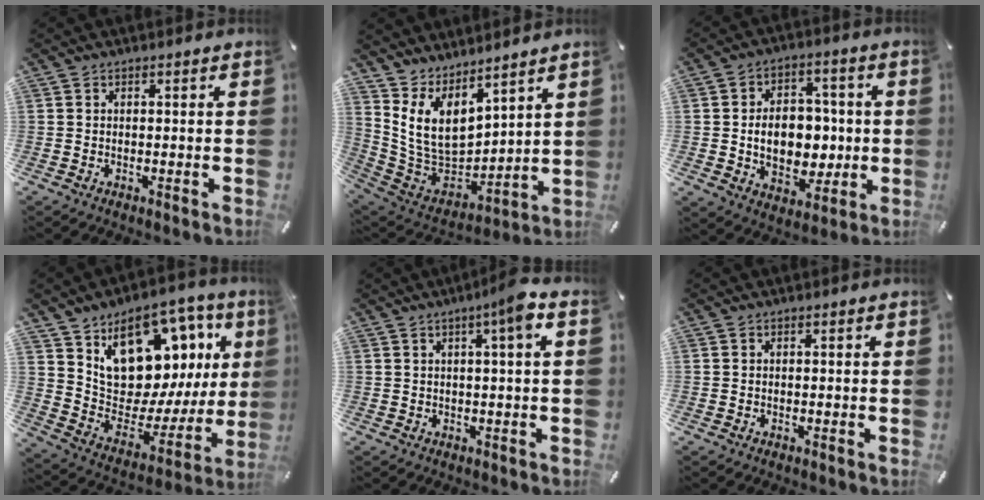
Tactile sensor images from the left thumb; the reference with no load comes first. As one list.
[{"total": 11.4, "force": [6.0, 7.7, 6.0], "torque": [-0.135, -0.060, 0.123]}, {"total": 12.4, "force": [-0.6, 9.2, 8.3], "torque": [-0.117, 0.009, -0.007]}, {"total": 16.6, "force": [10.9, 9.9, 7.6], "torque": [-0.108, -0.103, 0.193]}, {"total": 6.0, "force": [2.2, 0.1, 5.5], "torque": [-0.085, -0.010, 0.030]}, {"total": 0.0}]